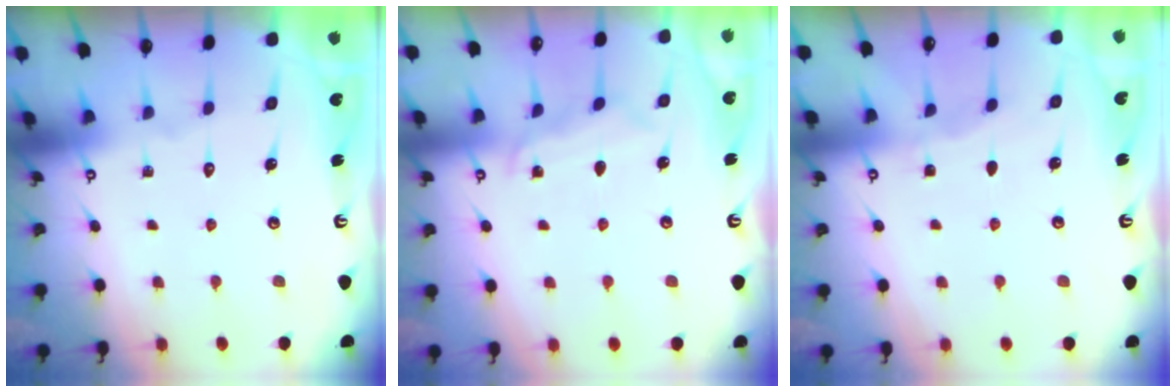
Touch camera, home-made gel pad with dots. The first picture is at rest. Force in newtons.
{"total": 5.4, "press": 5.3, "slide": 0.7}
{"total": 3.1, "press": 3.1, "slide": 0.4}